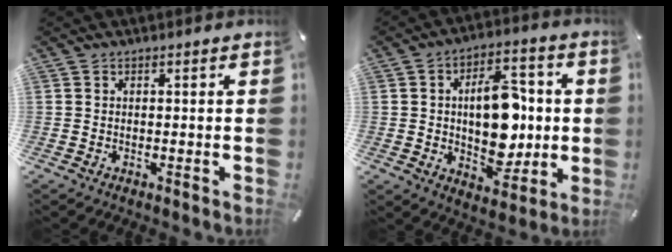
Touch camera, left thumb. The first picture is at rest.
{"total": 15.2, "force": [0.3, 9.6, 11.7], "torque": [-0.171, 0.001, 0.007]}